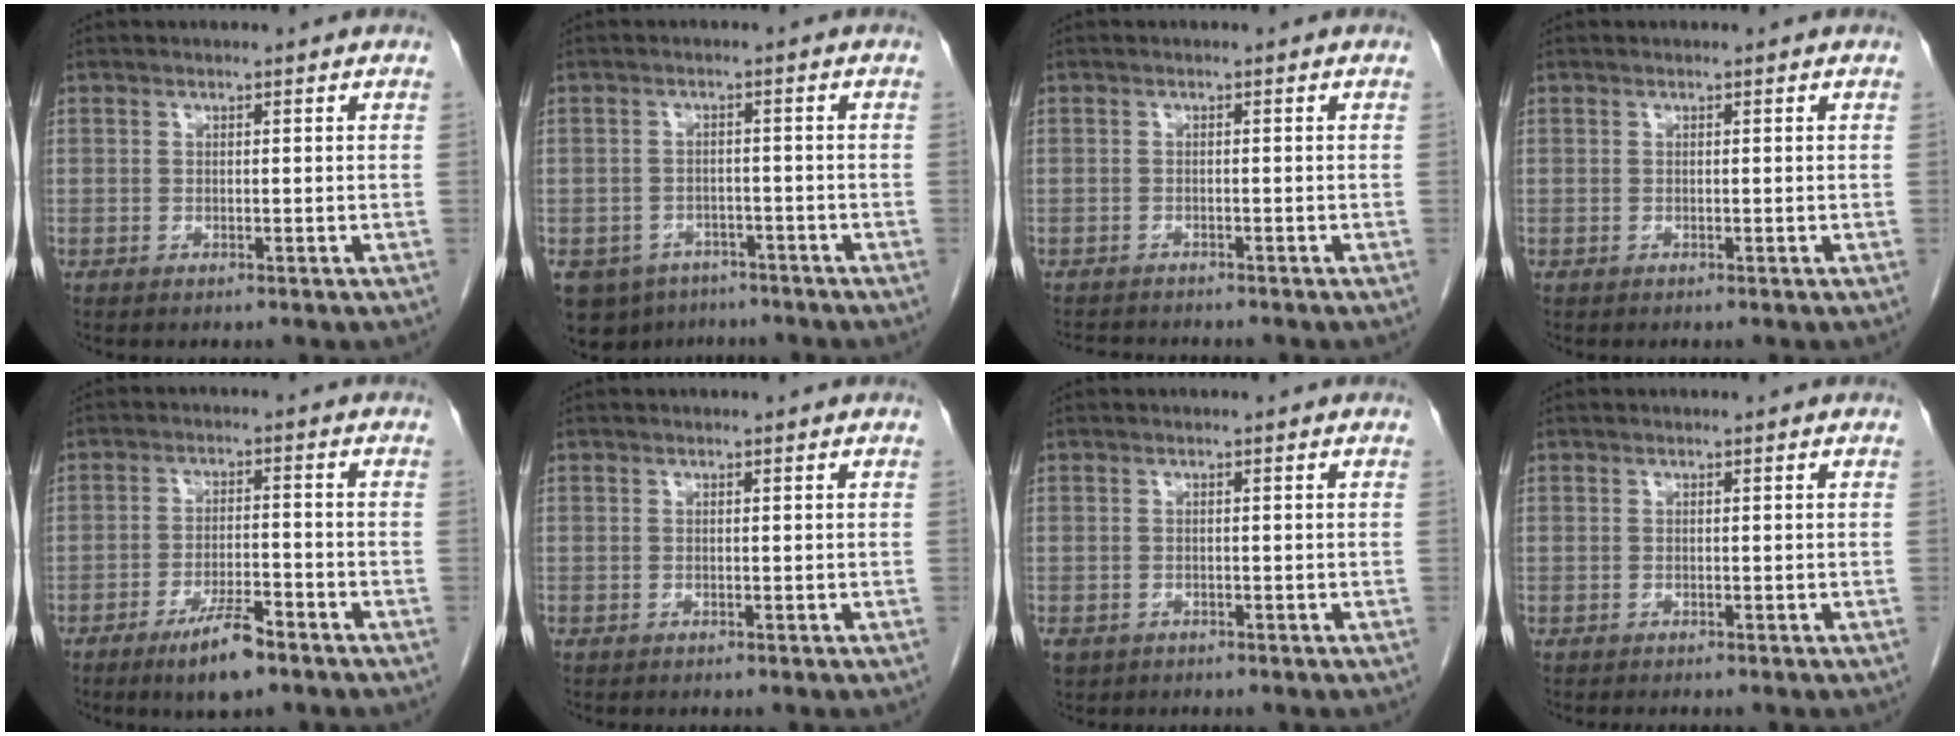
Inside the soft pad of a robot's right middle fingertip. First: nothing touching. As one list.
[{"total": 9.7, "force": [-6.7, 6.5, 2.6], "torque": [-0.060, -0.005, -0.088]}, {"total": 4.2, "force": [-4.0, 0.7, 1.1], "torque": [-0.015, -0.010, -0.062]}, {"total": 0.0}, {"total": 6.8, "force": [-4.7, 1.3, 4.8], "torque": [-0.088, -0.006, -0.079]}, {"total": 0.0}, {"total": 2.9, "force": [-2.0, 1.9, 0.9], "torque": [-0.019, -0.002, -0.028]}, {"total": 0.7, "force": [-0.7, 0.2, 0.2], "torque": [-0.007, -0.002, -0.010]}]